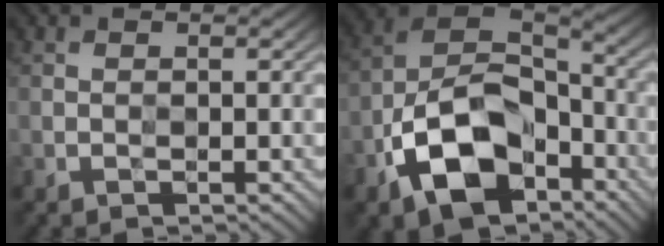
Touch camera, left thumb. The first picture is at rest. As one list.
[{"total": 12.2, "force": [-6.7, 7.2, 7.1], "torque": [-0.142, -0.012, -0.142]}]